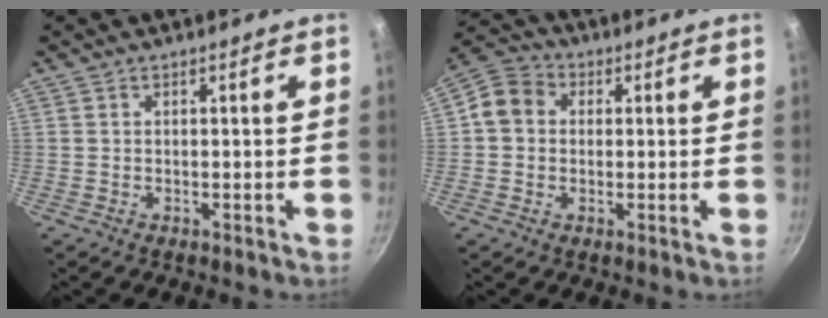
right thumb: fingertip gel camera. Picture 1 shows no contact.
{"total": 7.0, "force": [0.6, 6.1, 3.4], "torque": [-0.041, 0.014, -0.011]}